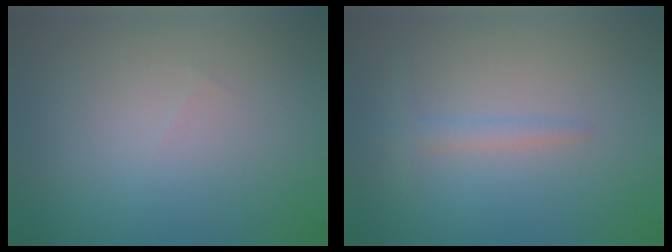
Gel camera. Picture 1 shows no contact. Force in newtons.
{"total": 1.3, "press": 1.3, "slide": 0.1}